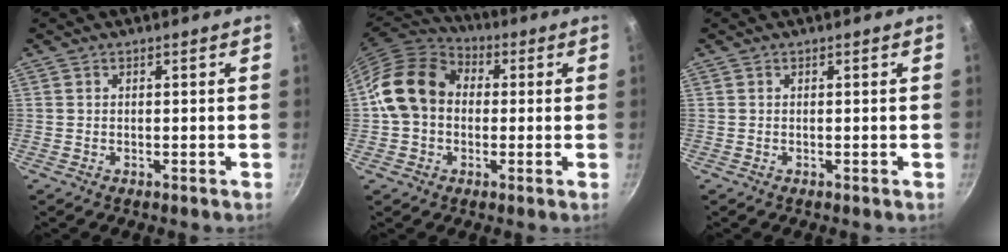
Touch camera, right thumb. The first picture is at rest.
{"total": 13.8, "force": [0.7, 10.9, 8.4], "torque": [-0.121, 0.030, -0.004]}
{"total": 0.0}